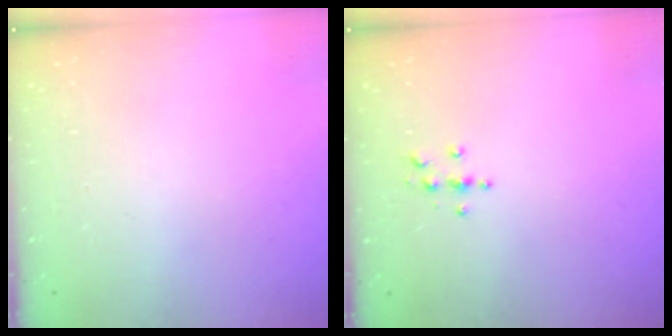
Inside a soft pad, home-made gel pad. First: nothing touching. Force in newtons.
{"total": 4.0, "press": 3.9, "slide": 0.4}